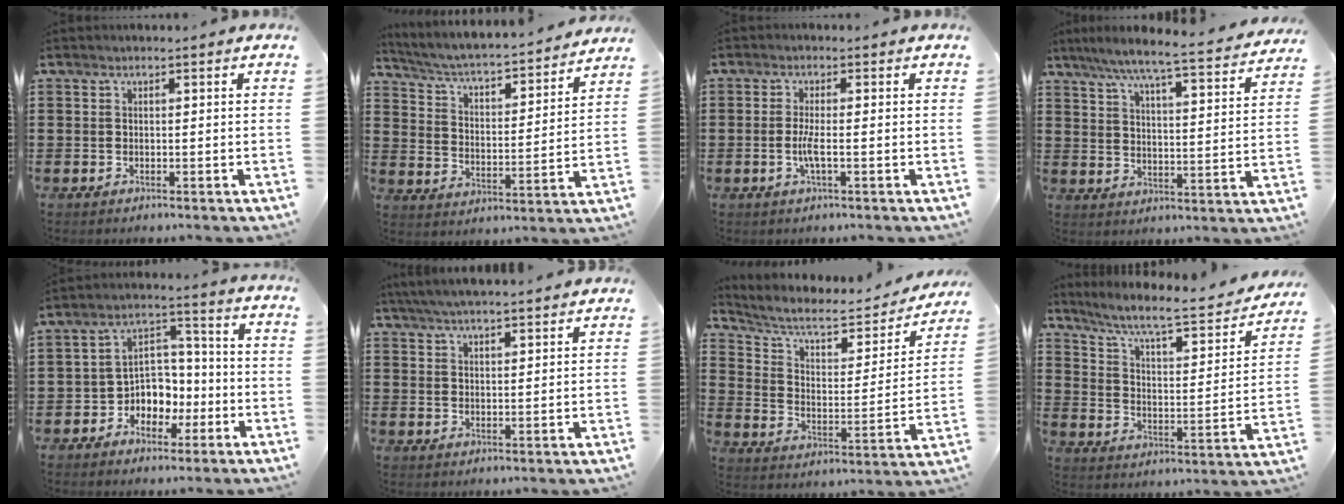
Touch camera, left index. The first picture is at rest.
{"total": 3.6, "force": [3.3, 0.2, 1.5], "torque": [-0.047, -0.035, 0.046]}
{"total": 3.1, "force": [-0.7, 0.3, 3.0], "torque": [-0.069, -0.007, -0.018]}
{"total": 6.6, "force": [5.8, -0.6, 3.1], "torque": [-0.084, -0.046, 0.093]}
{"total": 6.1, "force": [-2.4, 5.2, 2.1], "torque": [-0.051, 0.015, -0.045]}
{"total": 4.4, "force": [4.2, -0.3, 1.3], "torque": [-0.038, -0.012, 0.077]}
{"total": 6.9, "force": [5.4, 2.2, 3.7], "torque": [-0.090, -0.034, 0.087]}
{"total": 7.3, "force": [5.9, 0.7, 4.3], "torque": [-0.101, -0.044, 0.091]}